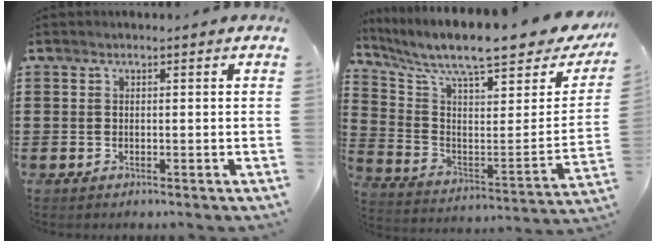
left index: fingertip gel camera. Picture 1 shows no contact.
{"total": 9.3, "force": [7.7, 1.3, 5.2], "torque": [-0.118, -0.069, 0.123]}